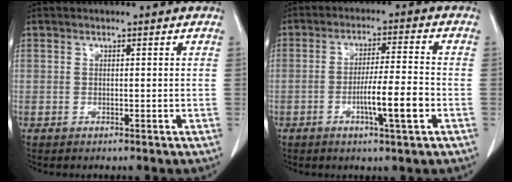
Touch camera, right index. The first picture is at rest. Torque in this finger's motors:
{"motor_torque": [0.93, -0.42, 0.53, 0.13]}